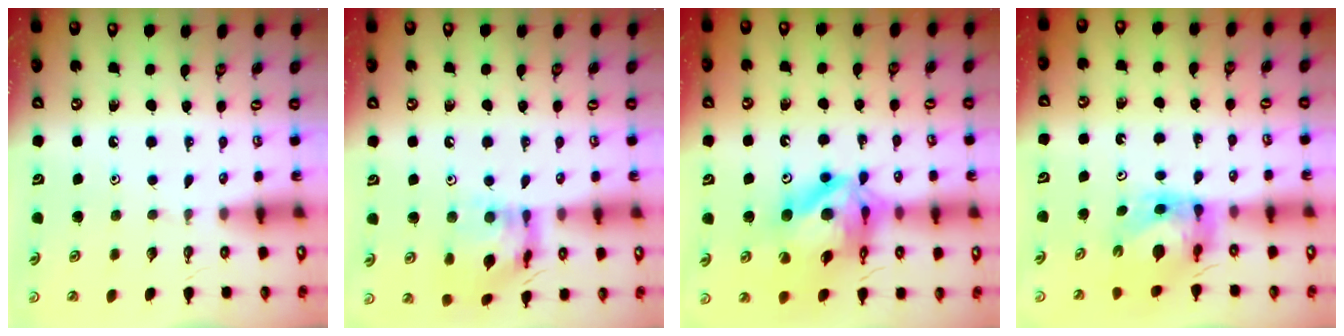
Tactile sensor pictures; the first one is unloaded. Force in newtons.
{"total": 14.1, "press": 14.1, "slide": 1.3}
{"total": 17.8, "press": 17.7, "slide": 2.3}
{"total": 6.0, "press": 6.0, "slide": 0.6}